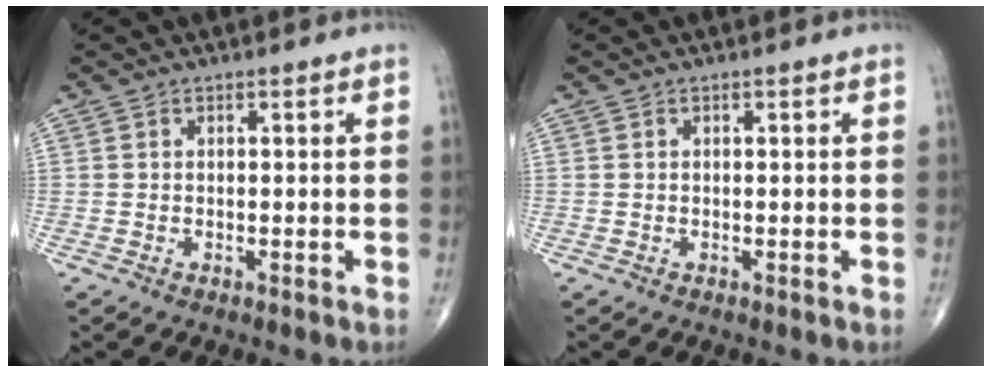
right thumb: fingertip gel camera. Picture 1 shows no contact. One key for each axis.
{"total": 0.0}